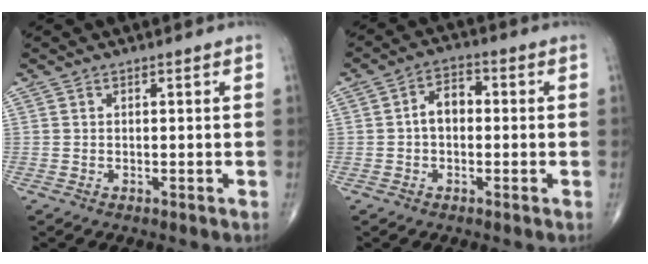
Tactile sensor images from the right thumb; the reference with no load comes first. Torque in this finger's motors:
{"motor_torque": [0.76, 0.93, 0.74, 0.10, 0.04]}